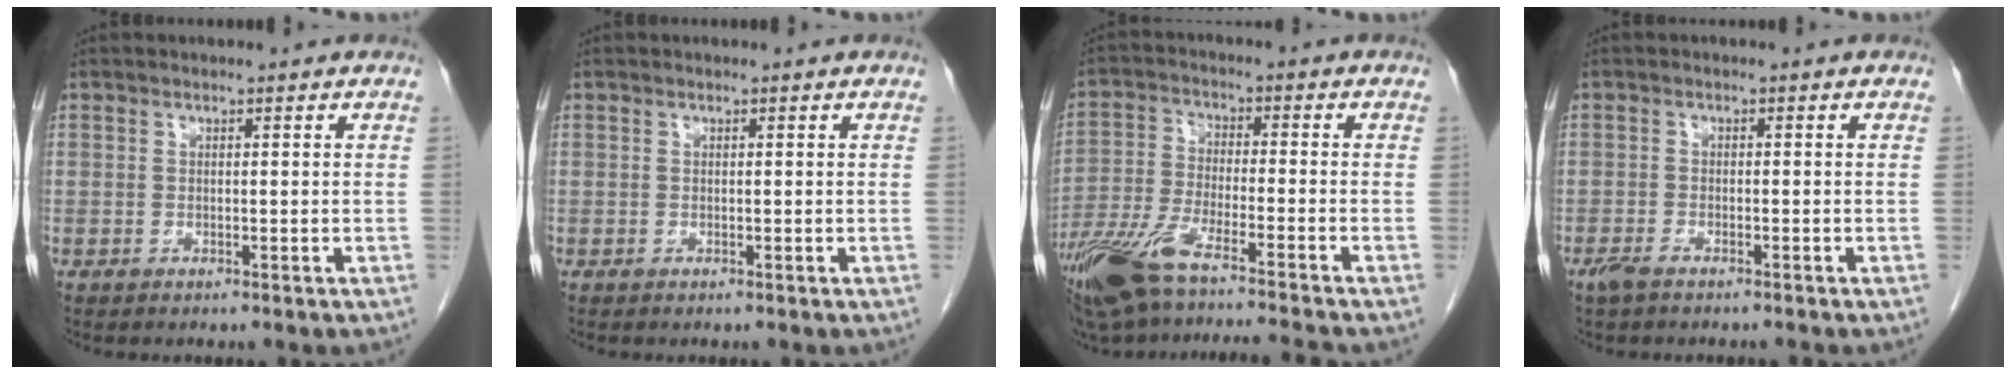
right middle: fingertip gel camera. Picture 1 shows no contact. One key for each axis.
{"total": 0.0}
{"total": 15.1, "fx": -12.0, "fy": 0.0, "fz": 9.2, "tx": -0.188, "ty": -0.033, "tz": -0.210}
{"total": 2.6, "fx": -2.2, "fy": 0.4, "fz": 1.4, "tx": -0.025, "ty": -0.004, "tz": -0.037}